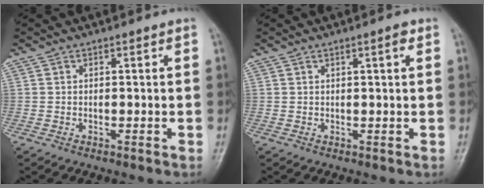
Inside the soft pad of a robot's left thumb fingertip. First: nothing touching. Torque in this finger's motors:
{"motor_torque": [-0.10, -0.05, -0.07, -0.17, -0.01]}